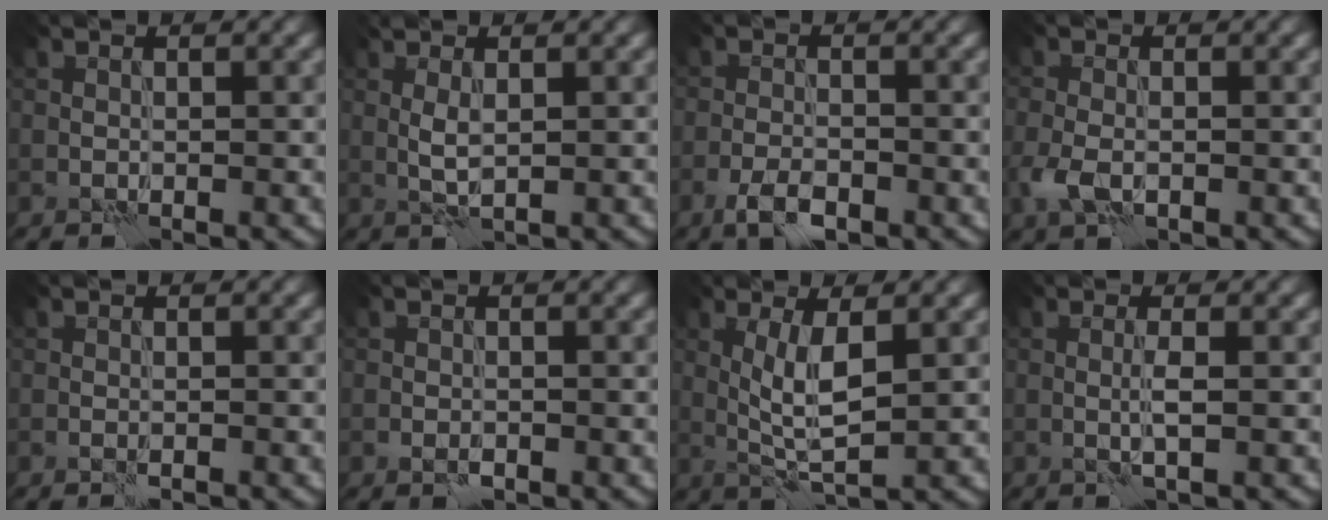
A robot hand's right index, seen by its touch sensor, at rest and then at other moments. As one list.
[{"total": 1.7, "force": [0.6, 0.5, 1.5], "torque": [-0.038, 0.002, 0.013]}, {"total": 2.8, "force": [-1.7, 1.2, 1.8], "torque": [-0.038, 0.000, -0.038]}, {"total": 2.5, "force": [-0.7, 1.6, 1.7], "torque": [-0.045, -0.006, -0.019]}, {"total": 0.8, "force": [-0.6, 0.1, 0.4], "torque": [-0.007, 0.001, -0.011]}, {"total": 0.8, "force": [-0.4, 0.5, 0.4], "torque": [-0.010, -0.002, -0.009]}, {"total": 3.8, "force": [0.8, 0.9, 3.6], "torque": [-0.074, -0.001, 0.017]}, {"total": 1.2, "force": [0.2, 0.0, 1.2], "torque": [-0.027, 0.000, 0.000]}]